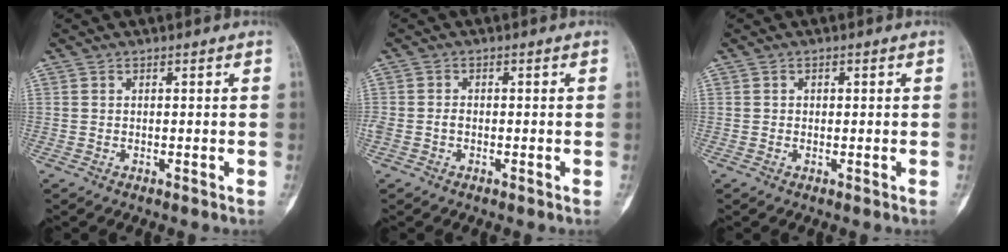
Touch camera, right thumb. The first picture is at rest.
{"total": 1.7, "force": [-0.4, 1.2, 1.1], "torque": [-0.024, 0.004, -0.008]}
{"total": 0.6, "force": [0.0, 0.5, 0.3], "torque": [-0.001, 0.001, -0.001]}